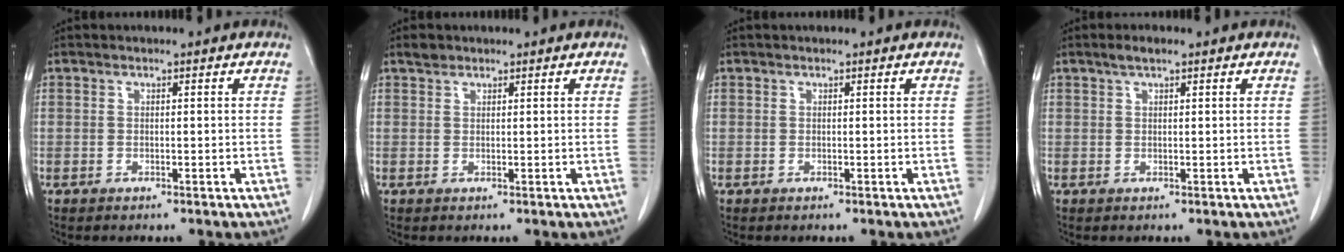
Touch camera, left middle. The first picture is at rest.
{"total": 1.2, "force": [1.0, 0.6, 0.2], "torque": [-0.010, 0.005, 0.017]}
{"total": 0.0}
{"total": 1.8, "force": [1.3, 0.4, 1.3], "torque": [-0.031, 0.007, 0.023]}